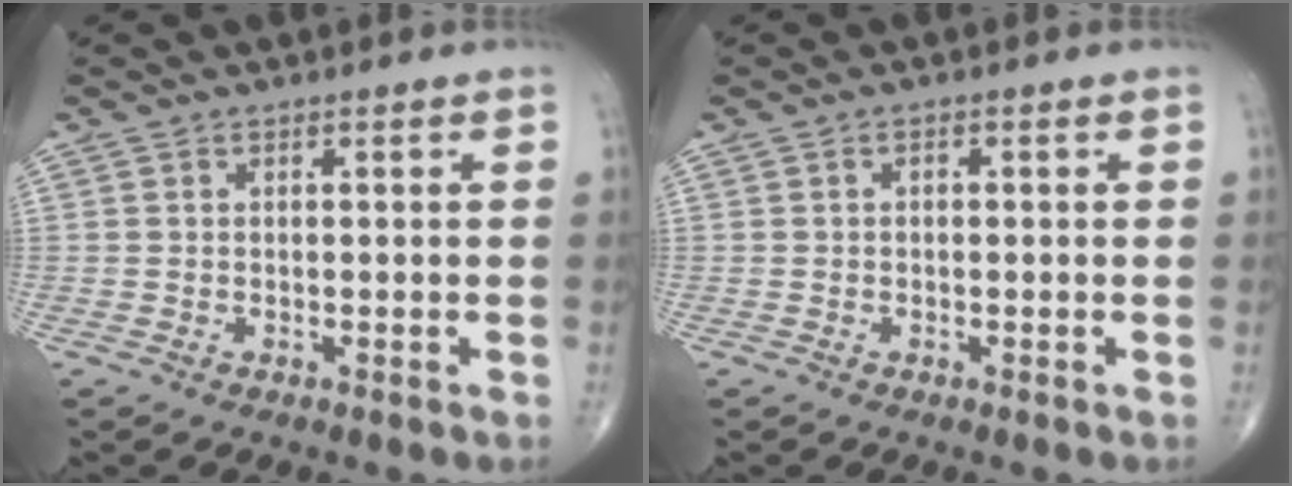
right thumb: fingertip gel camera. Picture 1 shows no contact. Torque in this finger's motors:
{"motor_torque": [-0.32, -0.33, 0.00, 0.25, 0.02]}